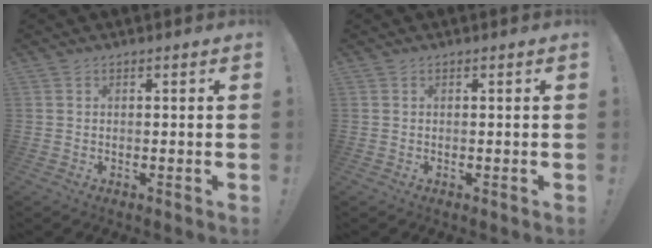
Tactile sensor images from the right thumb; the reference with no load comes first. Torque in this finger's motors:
{"motor_torque": [0.00, 0.00, 0.00, 0.00, 0.00]}